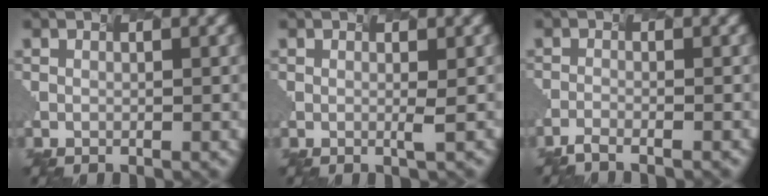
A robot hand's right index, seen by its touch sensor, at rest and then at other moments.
{"total": 0.8, "force": [0.0, 0.0, 0.8], "torque": [-0.011, 0.000, 0.005]}
{"total": 2.9, "force": [-2.7, 0.4, 1.1], "torque": [-0.007, 0.002, -0.044]}